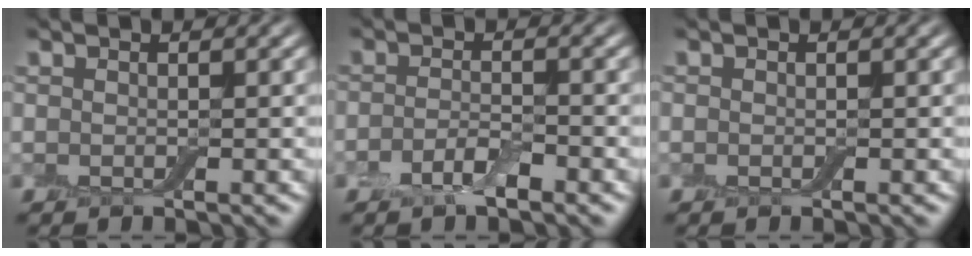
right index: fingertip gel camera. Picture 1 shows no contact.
{"total": 2.5, "force": [-1.4, 0.9, 1.8], "torque": [-0.040, 0.001, -0.032]}
{"total": 0.0}